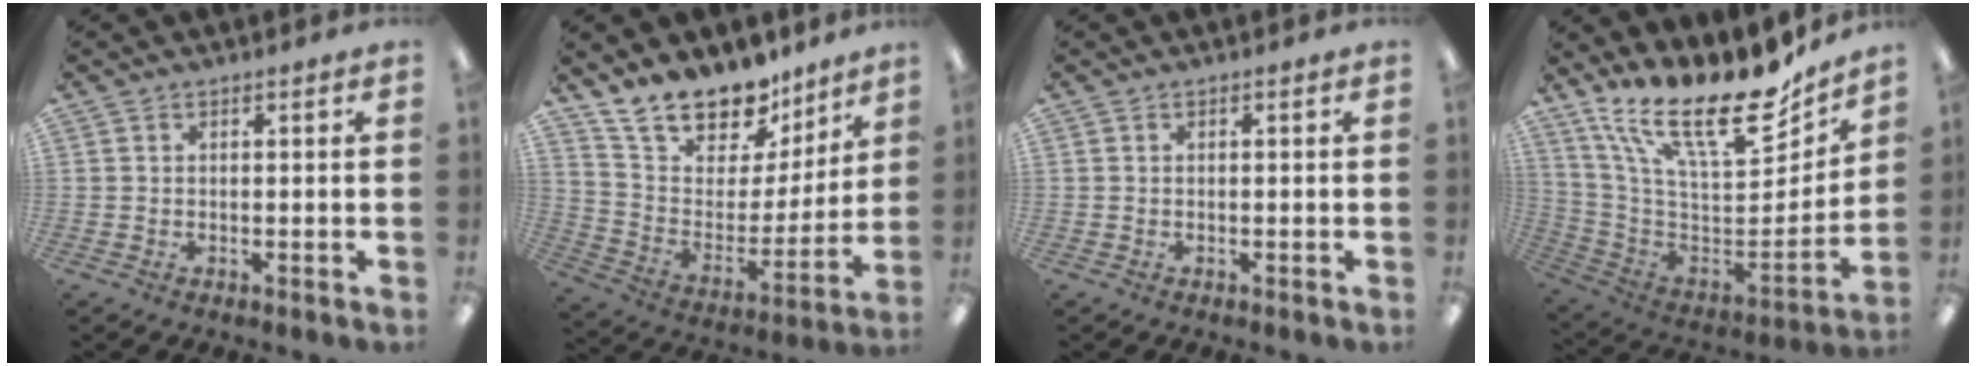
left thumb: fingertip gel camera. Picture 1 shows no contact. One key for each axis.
{"total": 15.4, "fx": 13.9, "fy": 6.0, "fz": 2.9, "tx": -0.076, "ty": -0.122, "tz": 0.256}
{"total": 0.0}
{"total": 23.4, "fx": 16.1, "fy": 8.7, "fz": 14.6, "tx": -0.234, "ty": -0.113, "tz": 0.278}